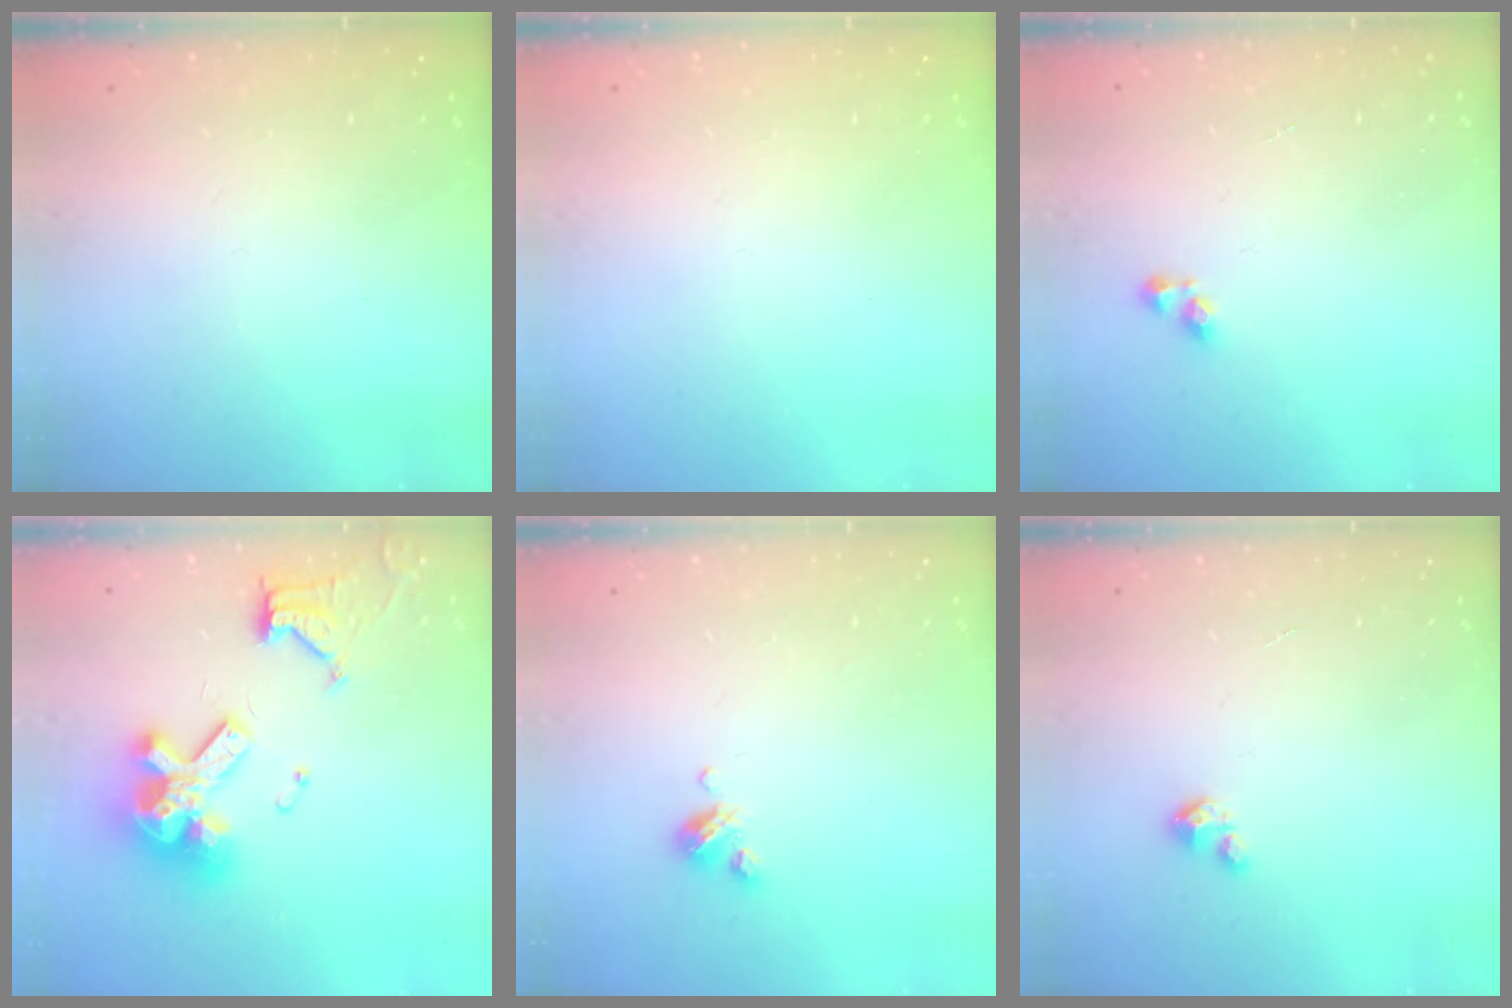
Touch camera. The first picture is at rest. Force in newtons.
{"total": 0.0}
{"total": 3.6, "press": 3.6, "slide": 0.1}
{"total": 15.7, "press": 15.6, "slide": 1.7}
{"total": 4.0, "press": 4.0, "slide": 0.3}
{"total": 2.7, "press": 2.7, "slide": 0.2}